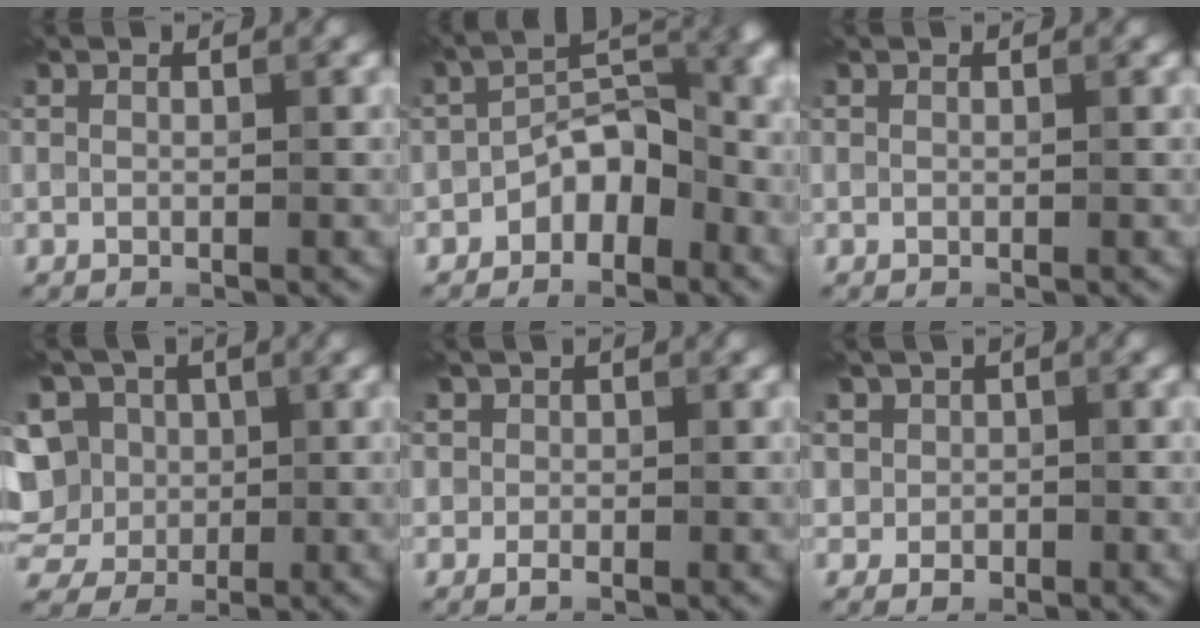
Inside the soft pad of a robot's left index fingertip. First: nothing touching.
{"total": 5.6, "force": [-2.8, 3.1, 3.7], "torque": [-0.042, 0.017, -0.058]}
{"total": 0.0}
{"total": 12.6, "force": [2.8, 10.8, 6.0], "torque": [-0.138, 0.044, 0.021]}
{"total": 1.3, "force": [-0.1, 1.3, 0.4], "torque": [0.000, -0.001, -0.009]}
{"total": 2.6, "force": [0.5, 2.4, 0.6], "torque": [0.006, 0.001, 0.002]}